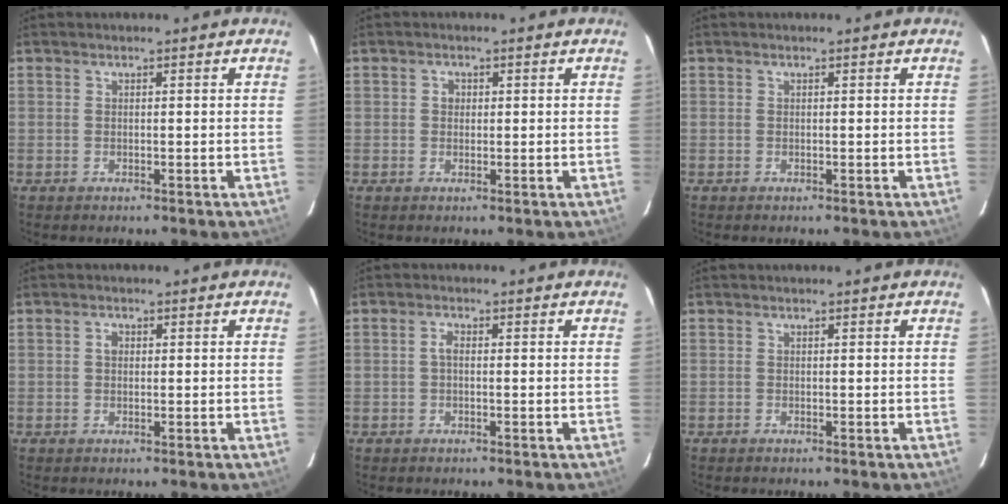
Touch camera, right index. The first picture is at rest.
{"total": 1.4, "force": [0.1, 1.3, 0.4], "torque": [-0.006, 0.006, 0.000]}
{"total": 0.0}
{"total": 1.2, "force": [0.2, 1.0, 0.7], "torque": [-0.012, 0.007, 0.001]}
{"total": 1.4, "force": [-0.2, 0.7, 1.2], "torque": [-0.025, 0.007, -0.006]}
{"total": 0.0}